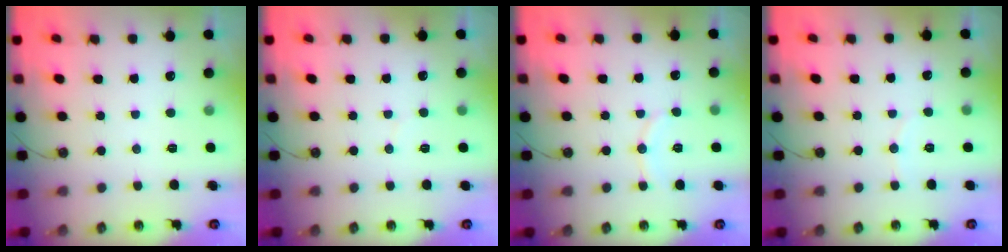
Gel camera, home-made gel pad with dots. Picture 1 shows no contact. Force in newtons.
{"total": 2.9, "press": 2.9, "slide": 0.3}
{"total": 7.1, "press": 7.1, "slide": 0.0}
{"total": 2.7, "press": 2.7, "slide": 0.3}